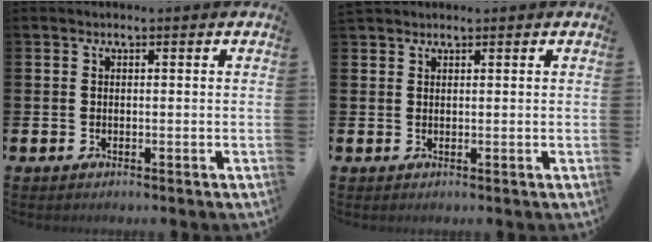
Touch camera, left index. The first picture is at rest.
{"total": 1.2, "force": [1.1, 0.4, 0.0], "torque": [0.010, -0.001, 0.019]}